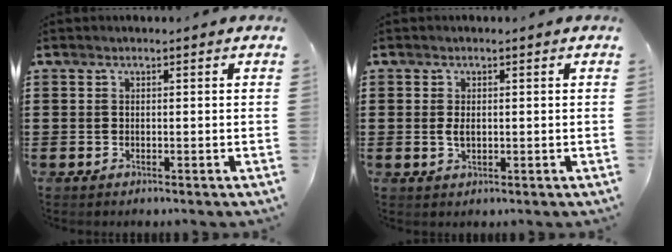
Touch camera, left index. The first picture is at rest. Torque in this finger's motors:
{"motor_torque": [0.73, 0.63, 0.28, 0.05]}